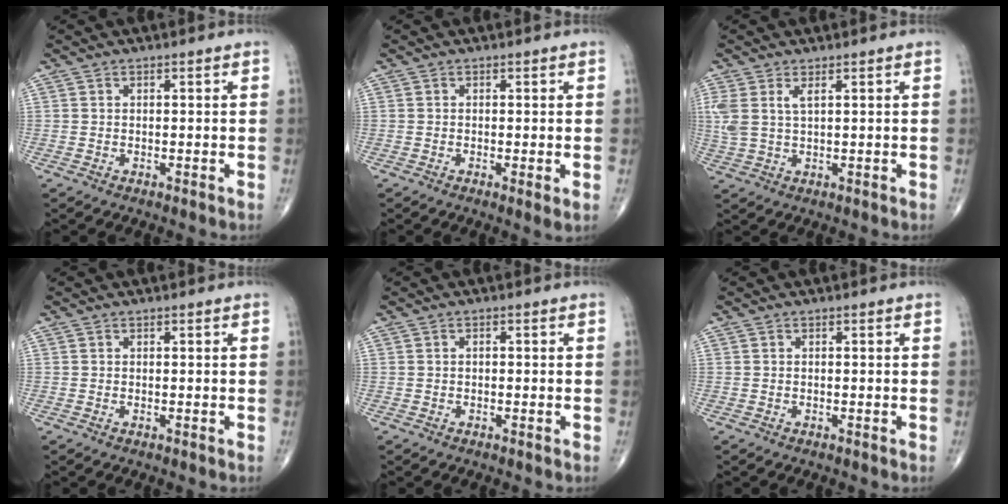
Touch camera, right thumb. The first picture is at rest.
{"total": 1.7, "force": [-0.2, 0.3, 1.6], "torque": [-0.037, -0.009, -0.008]}
{"total": 4.8, "force": [1.8, 2.0, 4.0], "torque": [-0.109, 0.007, 0.045]}
{"total": 0.0}
{"total": 0.6, "force": [-0.1, 0.4, 0.4], "torque": [-0.005, 0.004, -0.005]}
{"total": 0.0}